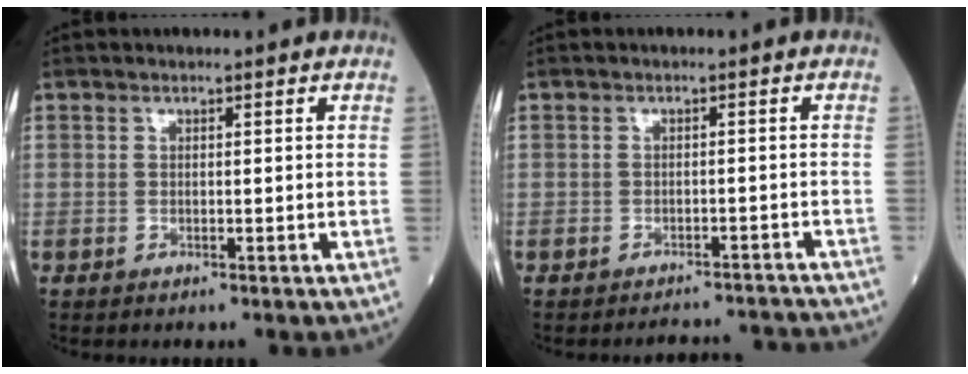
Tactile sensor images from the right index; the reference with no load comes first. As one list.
[{"total": 6.3, "force": [-6.2, 0.6, -0.3], "torque": [0.011, 0.009, -0.073]}]